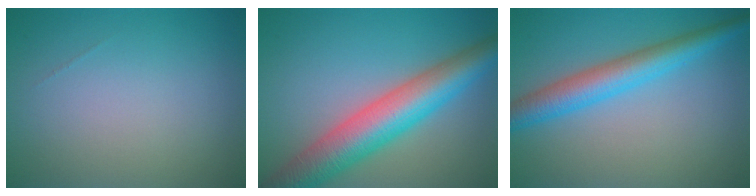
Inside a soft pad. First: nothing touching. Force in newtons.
{"total": 8.7, "press": 8.6, "slide": 0.4}
{"total": 5.0, "press": 5.0, "slide": 0.2}